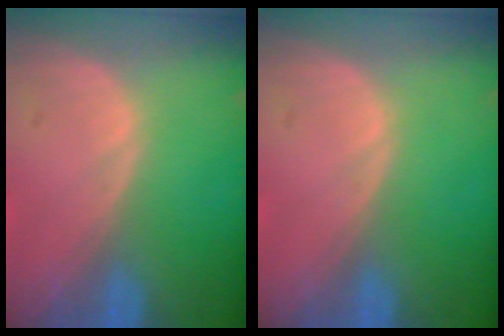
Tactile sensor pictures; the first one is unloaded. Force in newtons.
{"total": 0.0}